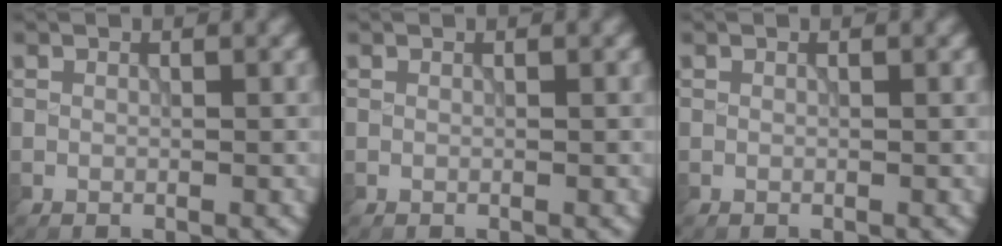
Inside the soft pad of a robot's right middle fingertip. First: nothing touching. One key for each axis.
{"total": 0.0}
{"total": 0.0}